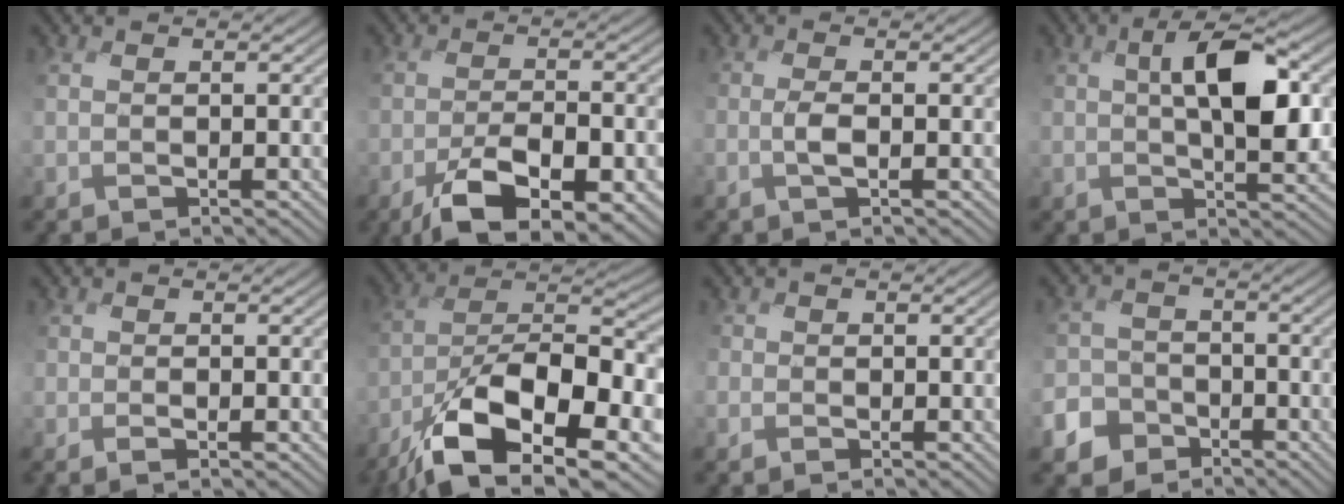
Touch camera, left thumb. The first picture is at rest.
{"total": 9.8, "force": [-5.8, 3.8, 6.9], "torque": [-0.120, -0.015, -0.094]}
{"total": 1.4, "force": [-0.9, 0.0, 1.0], "torque": [-0.023, 0.002, -0.025]}
{"total": 7.7, "force": [1.3, 3.1, 6.9], "torque": [-0.122, 0.004, 0.014]}
{"total": 0.9, "force": [-0.7, 0.4, 0.4], "torque": [-0.005, -0.003, -0.016]}
{"total": 15.8, "force": [-8.9, 6.2, 11.5], "torque": [-0.196, -0.024, -0.165]}
{"total": 1.2, "force": [-0.6, 0.4, -0.9], "torque": [0.024, -0.006, -0.021]}
{"total": 6.3, "force": [-4.4, 4.4, 0.5], "torque": [-0.006, -0.016, -0.099]}